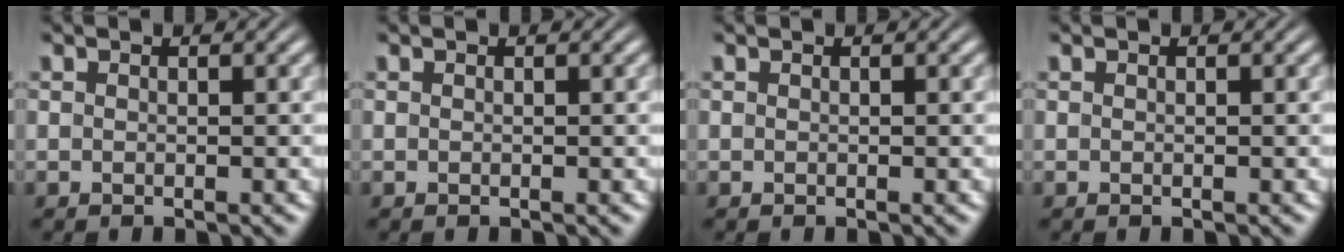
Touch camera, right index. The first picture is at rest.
{"total": 0.0}
{"total": 0.0}
{"total": 0.0}